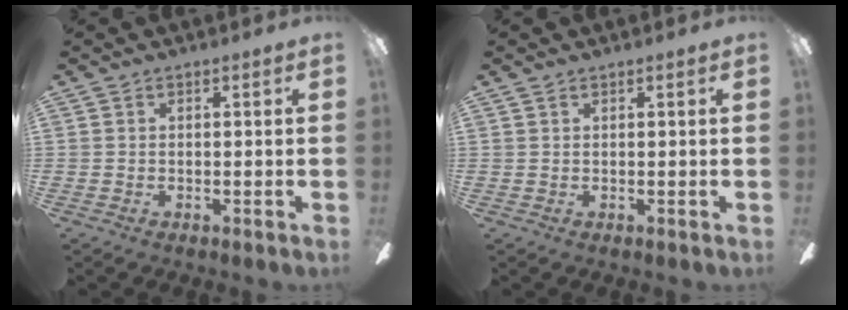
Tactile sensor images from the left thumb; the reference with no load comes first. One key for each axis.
{"total": 0.6, "fx": 0.5, "fy": 0.2, "fz": 0.2, "tx": -0.004, "ty": 0.003, "tz": 0.008}